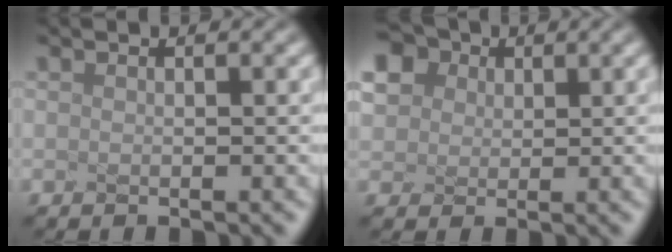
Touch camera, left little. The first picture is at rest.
{"total": 4.1, "force": [2.0, 3.3, 1.3], "torque": [-0.091, 0.015, 0.066]}